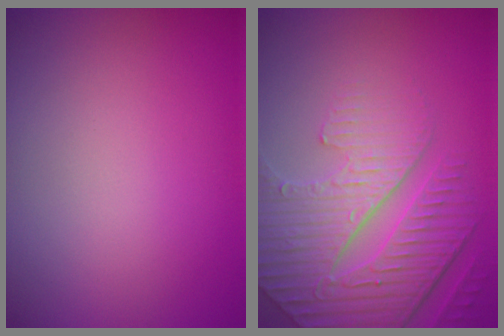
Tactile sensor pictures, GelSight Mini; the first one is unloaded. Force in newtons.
{"total": 6.1, "press": 5.2, "slide": 3.2}